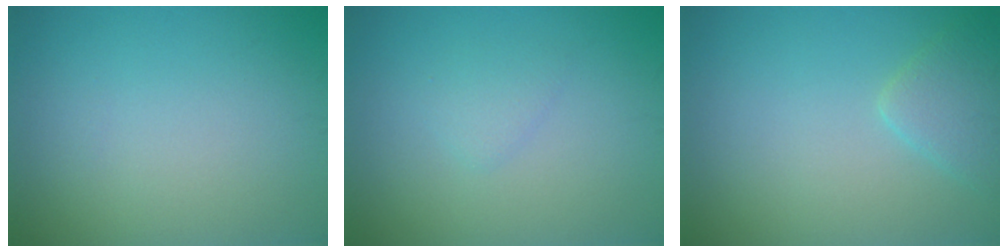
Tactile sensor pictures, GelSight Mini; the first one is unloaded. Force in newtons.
{"total": 1.2, "press": 1.2, "slide": 0.1}
{"total": 2.3, "press": 2.3, "slide": 0.1}